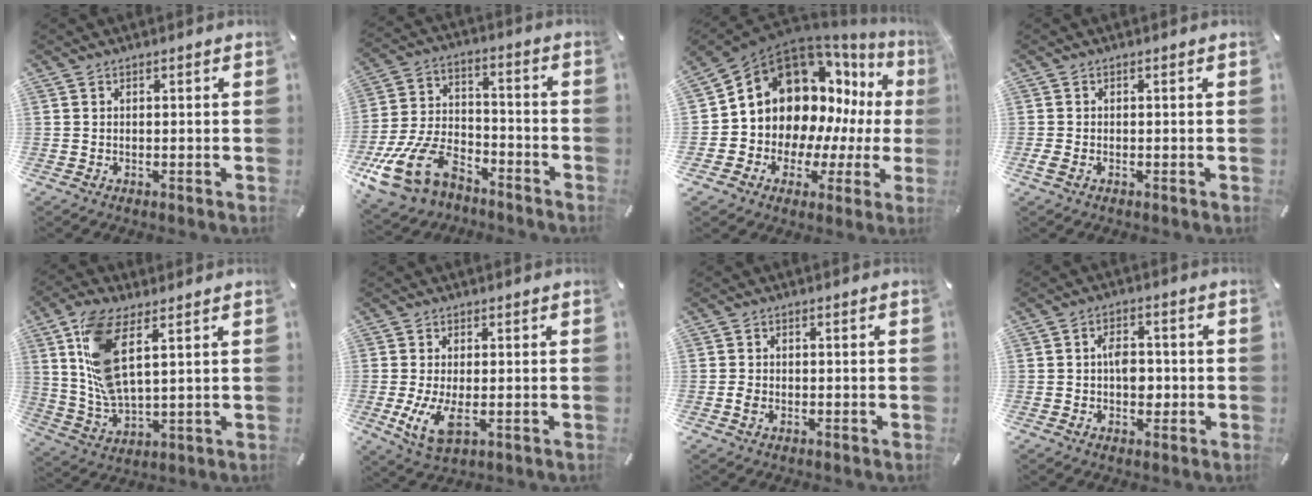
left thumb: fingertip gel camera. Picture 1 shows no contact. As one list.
[{"total": 16.7, "force": [-9.9, 9.6, 9.4], "torque": [-0.189, 0.052, -0.173]}, {"total": 15.2, "force": [5.7, 12.3, 6.8], "torque": [-0.110, -0.077, 0.115]}, {"total": 1.2, "force": [-0.6, 0.6, 0.9], "torque": [-0.022, -0.003, -0.012]}, {"total": 12.6, "force": [5.1, 5.3, 10.2], "torque": [-0.232, -0.011, 0.095]}, {"total": 7.2, "force": [-0.8, 3.3, 6.4], "torque": [-0.138, -0.018, -0.015]}, {"total": 1.2, "force": [-0.4, 0.8, 0.8], "torque": [-0.014, 0.002, -0.009]}, {"total": 5.4, "force": [-0.8, 3.7, 3.9], "torque": [-0.045, 0.002, -0.018]}]